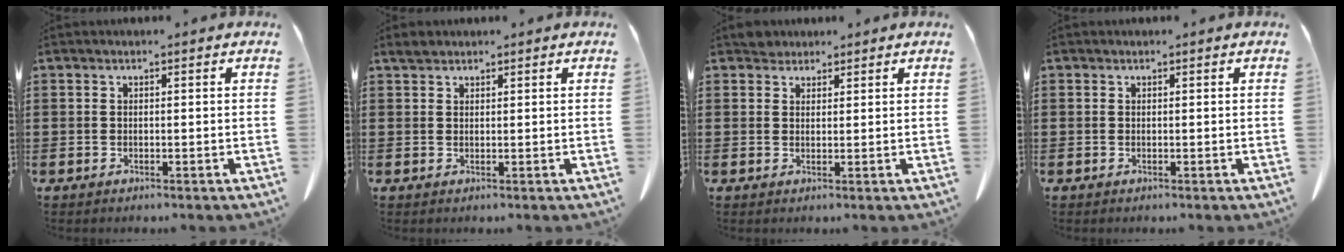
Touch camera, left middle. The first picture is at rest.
{"total": 1.6, "force": [1.4, 0.6, 0.5], "torque": [-0.014, 0.004, 0.027]}
{"total": 2.2, "force": [2.0, 0.9, 0.1], "torque": [-0.001, 0.001, 0.038]}
{"total": 0.0}